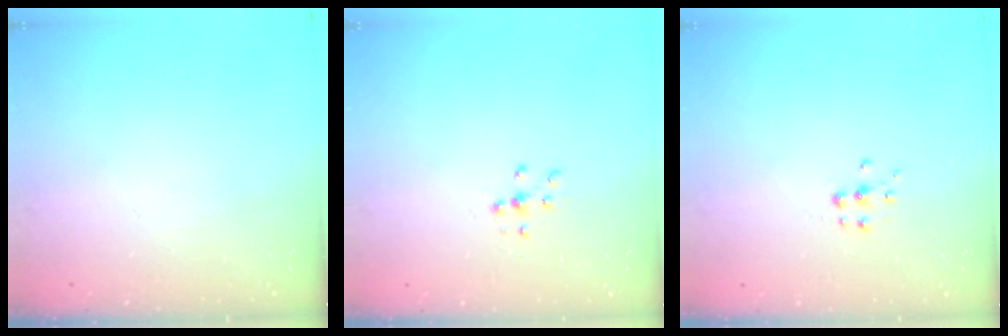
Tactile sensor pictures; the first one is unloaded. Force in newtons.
{"total": 7.2, "press": 7.1, "slide": 0.7}
{"total": 5.3, "press": 5.3, "slide": 0.5}